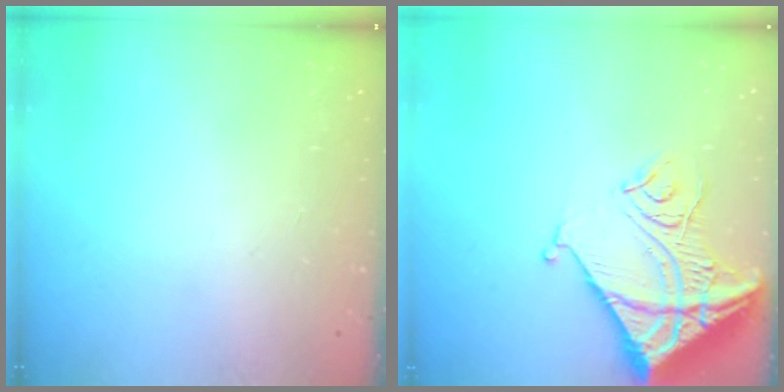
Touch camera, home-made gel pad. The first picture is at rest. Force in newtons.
{"total": 16.8, "press": 16.6, "slide": 2.1}